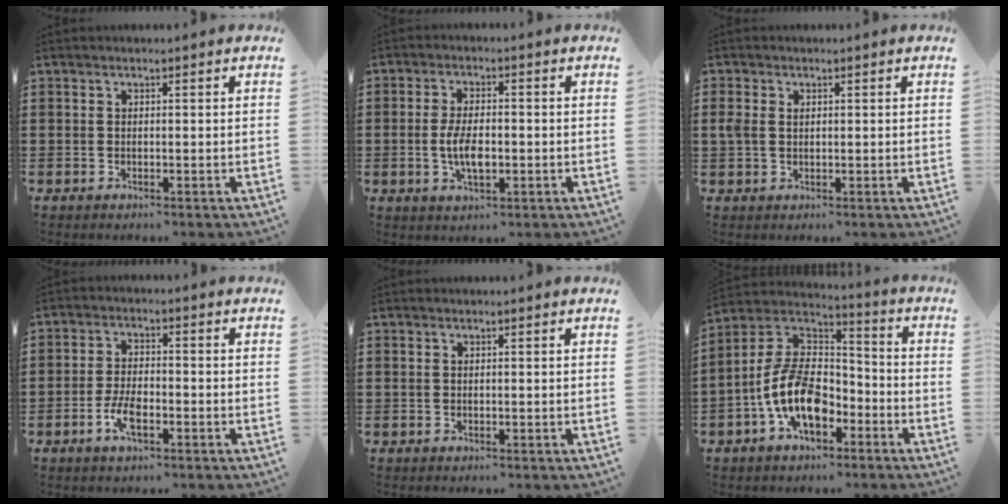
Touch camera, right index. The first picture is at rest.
{"total": 5.3, "force": [-0.9, 2.2, 4.8], "torque": [-0.097, 0.000, -0.017]}
{"total": 1.8, "force": [0.4, 1.3, 1.2], "torque": [-0.026, 0.007, 0.008]}
{"total": 4.6, "force": [-2.0, 1.9, 3.7], "torque": [-0.084, -0.002, -0.041]}
{"total": 0.0}
{"total": 11.2, "force": [-4.0, 6.3, 8.4], "torque": [-0.206, -0.008, -0.084]}